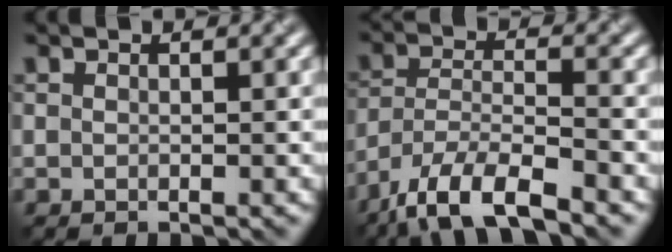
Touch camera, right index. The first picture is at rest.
{"total": 8.2, "force": [-6.1, 2.4, 4.8], "torque": [-0.086, -0.005, -0.121]}